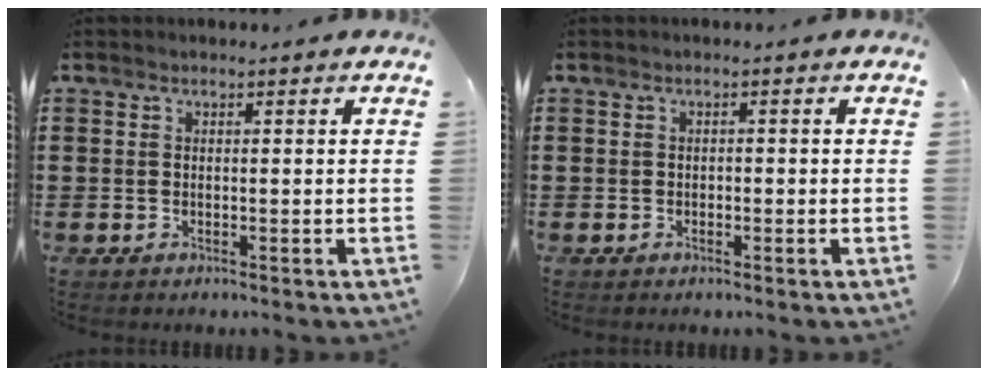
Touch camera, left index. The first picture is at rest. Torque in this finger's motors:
{"motor_torque": [-0.22, 0.05, 0.00, 0.00]}